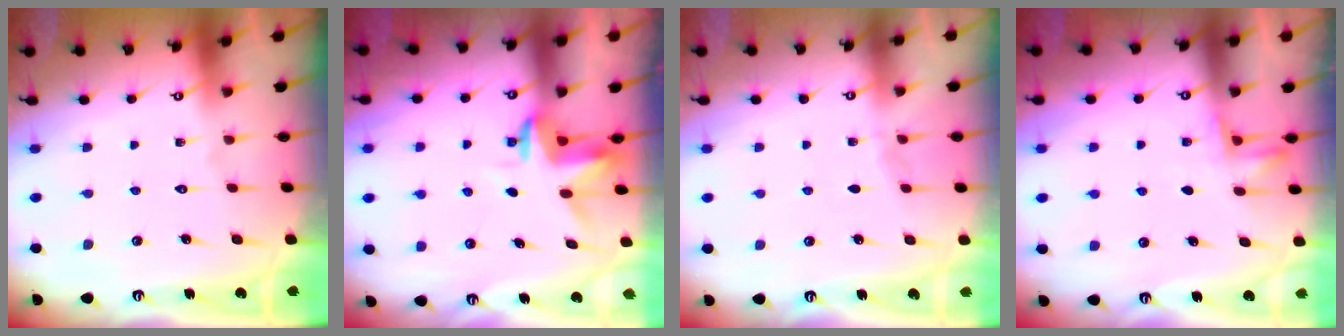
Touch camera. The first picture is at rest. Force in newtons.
{"total": 3.5, "press": 3.5, "slide": 0.2}
{"total": 1.0, "press": 1.0, "slide": 0.3}
{"total": 4.9, "press": 4.7, "slide": 1.3}